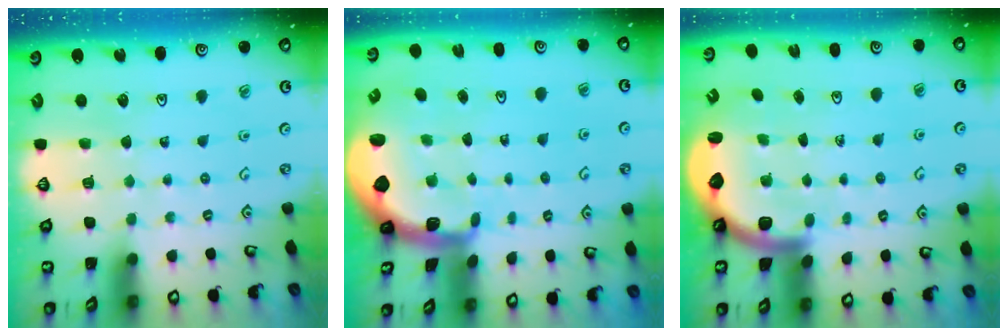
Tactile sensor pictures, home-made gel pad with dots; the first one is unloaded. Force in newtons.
{"total": 2.7, "press": 1.7, "slide": 2.1}
{"total": 3.1, "press": 3.0, "slide": 0.5}